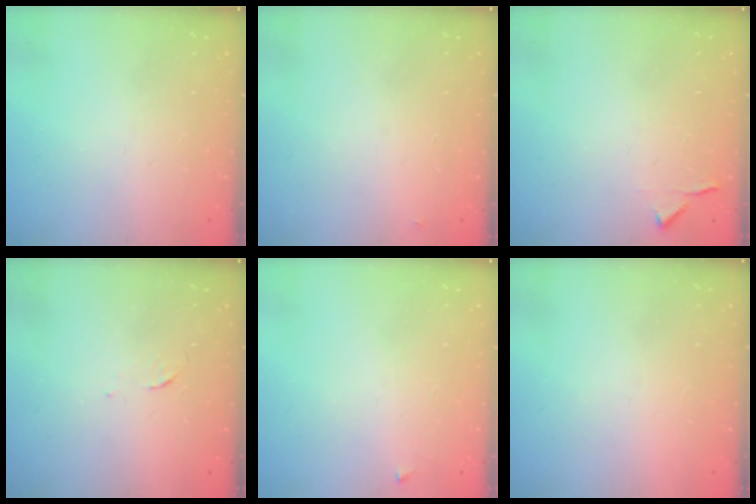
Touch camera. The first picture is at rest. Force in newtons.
{"total": 2.6, "press": 2.6, "slide": 0.2}
{"total": 4.2, "press": 4.1, "slide": 0.6}
{"total": 3.3, "press": 3.3, "slide": 0.5}
{"total": 3.2, "press": 3.2, "slide": 0.5}
{"total": 1.5, "press": 1.5, "slide": 0.1}